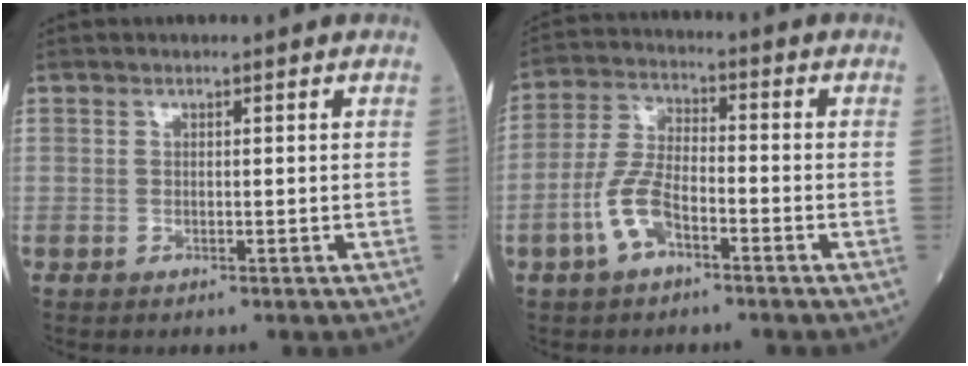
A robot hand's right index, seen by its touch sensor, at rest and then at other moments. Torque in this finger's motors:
{"motor_torque": [0.19, -0.19, 0.18, 0.08]}